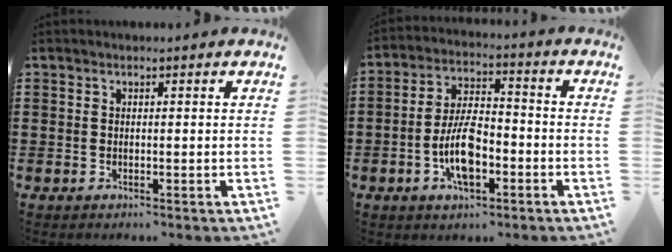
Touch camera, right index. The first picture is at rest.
{"total": 8.5, "force": [-2.9, 3.6, 7.1], "torque": [-0.151, 0.002, -0.057]}